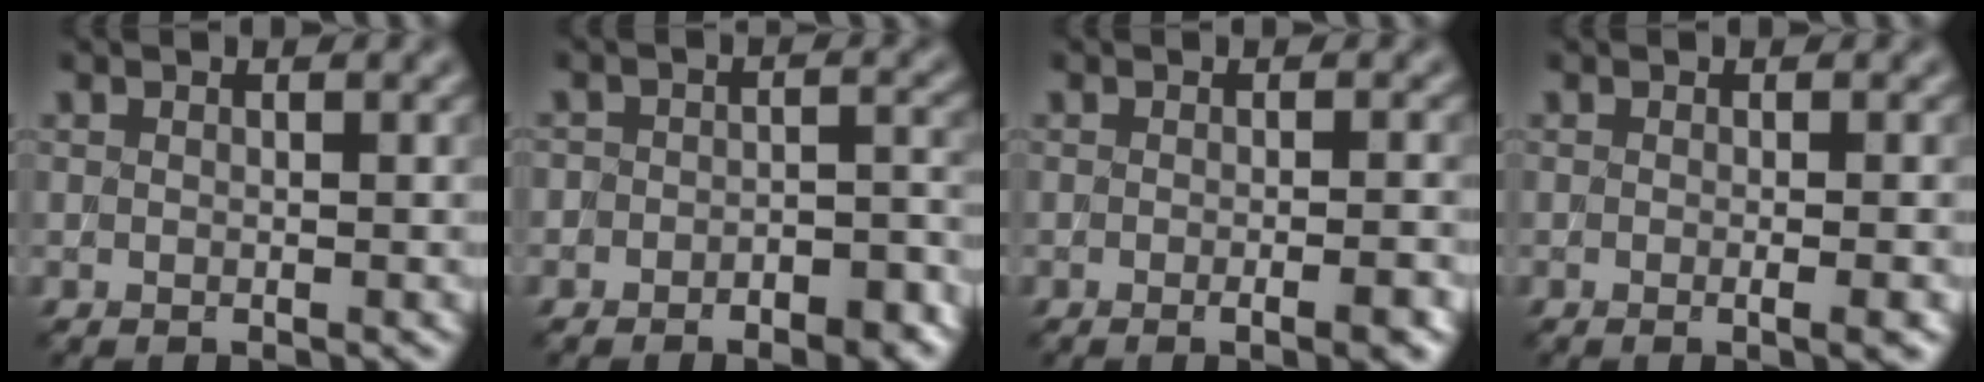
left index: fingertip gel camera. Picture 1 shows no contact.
{"total": 4.4, "force": [-3.1, 2.1, 2.4], "torque": [-0.024, 0.009, -0.043]}
{"total": 3.5, "force": [-1.0, 1.2, 3.2], "torque": [-0.018, 0.007, -0.013]}
{"total": 2.9, "force": [-0.2, 1.3, 2.6], "torque": [-0.001, 0.006, -0.015]}